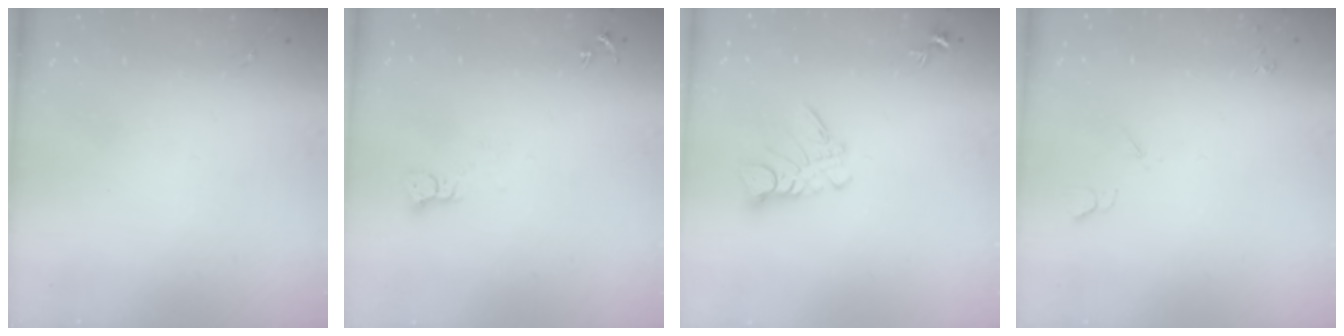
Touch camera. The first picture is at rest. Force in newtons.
{"total": 3.3, "press": 3.3, "slide": 0.1}
{"total": 8.0, "press": 8.0, "slide": 0.7}
{"total": 3.6, "press": 3.5, "slide": 0.8}